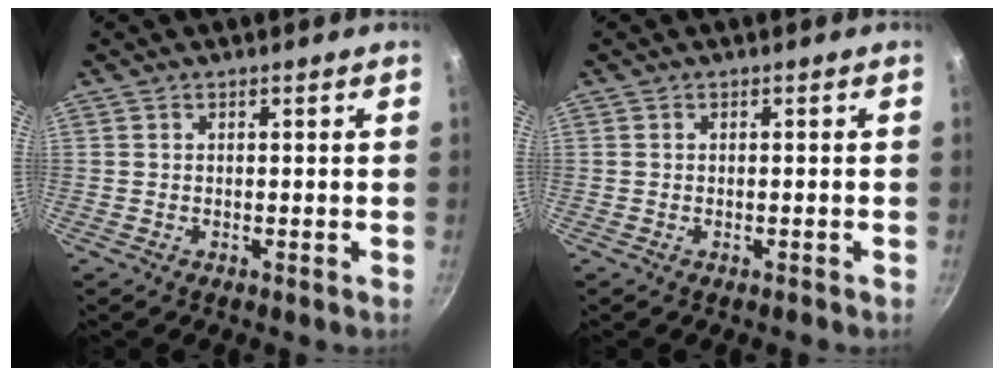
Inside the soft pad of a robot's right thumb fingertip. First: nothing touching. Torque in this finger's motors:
{"motor_torque": [-0.41, -0.11, -0.34, -0.14, -0.03]}